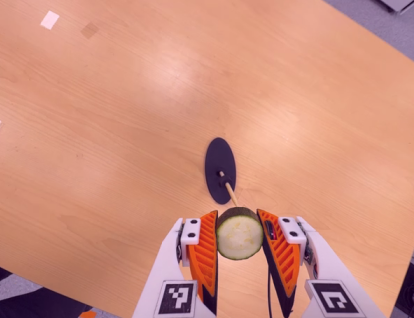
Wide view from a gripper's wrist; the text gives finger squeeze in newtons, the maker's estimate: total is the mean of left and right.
{"total": 11.0, "left": 10.3, "right": 11.6}